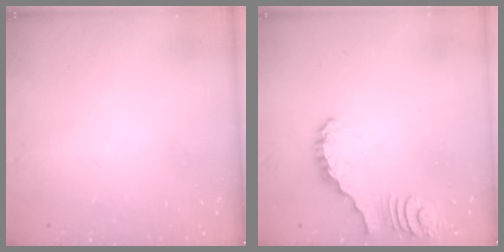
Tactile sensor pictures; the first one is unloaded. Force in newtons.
{"total": 2.9, "press": 2.9, "slide": 0.3}